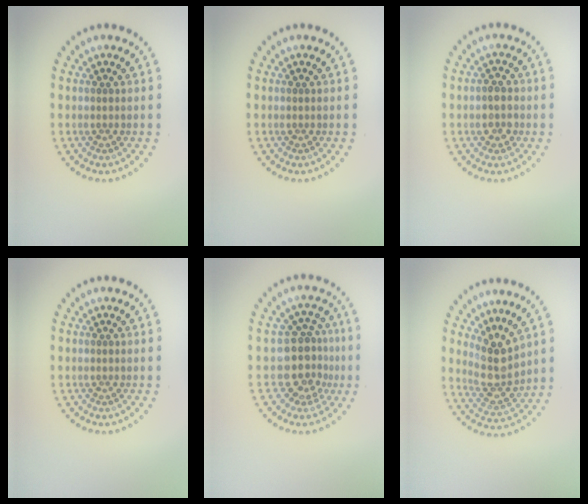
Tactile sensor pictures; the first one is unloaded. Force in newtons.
{"total": 0.0}
{"total": 1.9, "press": 1.9, "slide": 0.3}
{"total": 0.0}
{"total": 4.0, "press": 3.1, "slide": 2.5}
{"total": 3.6, "press": 2.9, "slide": 2.1}